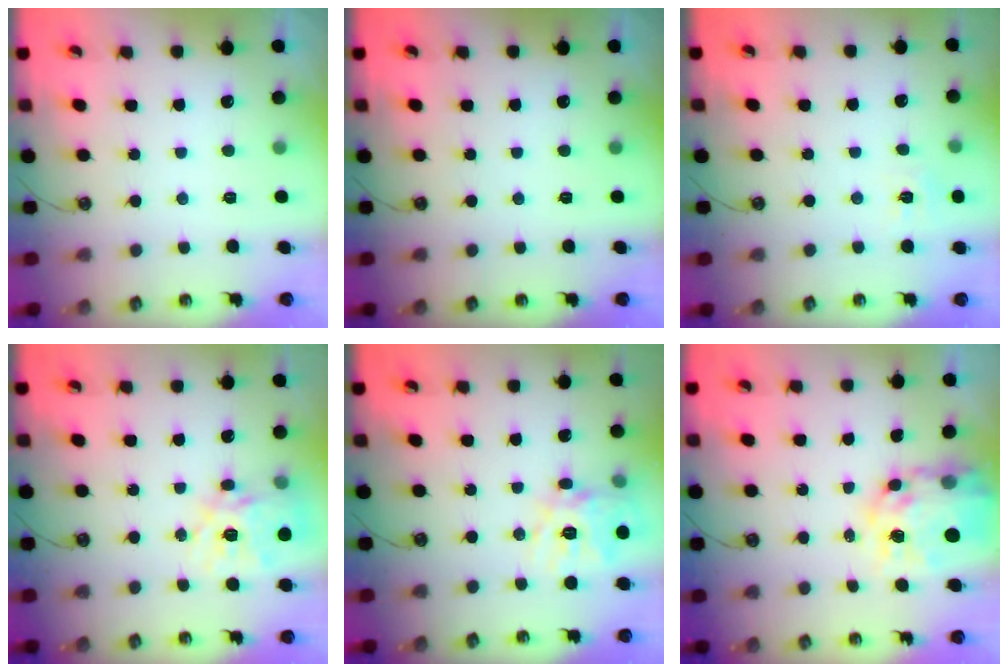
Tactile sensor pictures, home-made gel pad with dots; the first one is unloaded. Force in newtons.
{"total": 0.0}
{"total": 5.5, "press": 5.4, "slide": 0.7}
{"total": 16.8, "press": 16.7, "slide": 1.8}
{"total": 15.2, "press": 15.1, "slide": 1.5}
{"total": 15.3, "press": 15.2, "slide": 1.5}